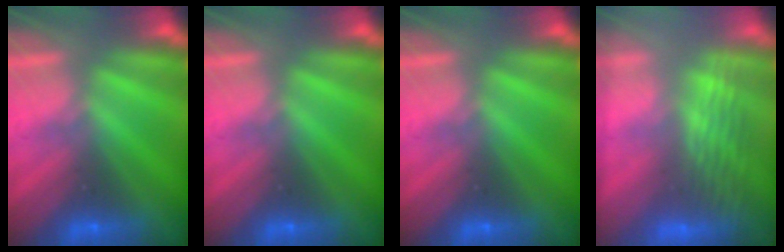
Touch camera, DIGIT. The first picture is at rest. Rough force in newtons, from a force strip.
{"total": 0.0}
{"total": 0.0}
{"total": 2.8}